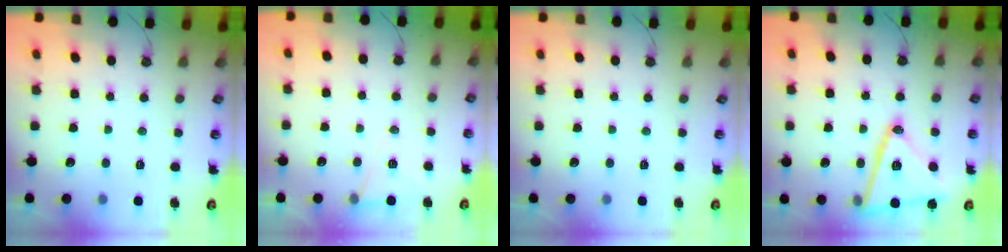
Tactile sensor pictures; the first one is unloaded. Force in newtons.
{"total": 6.9, "press": 5.2, "slide": 4.6}
{"total": 0.0}
{"total": 19.8, "press": 19.7, "slide": 2.3}